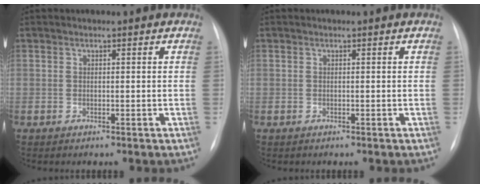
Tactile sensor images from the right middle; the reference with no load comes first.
{"total": 0.0}